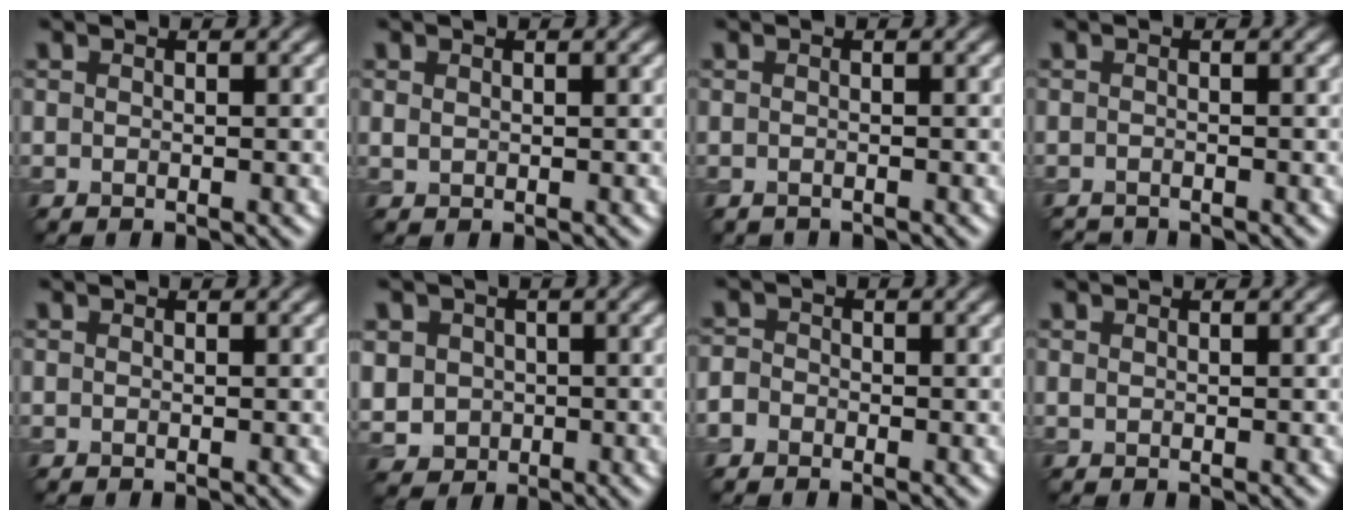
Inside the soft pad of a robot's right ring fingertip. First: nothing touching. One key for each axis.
{"total": 0.6, "fx": 0.2, "fy": 0.4, "fz": 0.3, "tx": -0.008, "ty": -0.002, "tz": 0.007}
{"total": 0.6, "fx": -0.6, "fy": 0.1, "fz": -0.1, "tx": 0.002, "ty": -0.006, "tz": -0.011}
{"total": 1.1, "fx": -1.1, "fy": 0.0, "fz": 0.0, "tx": 0.004, "ty": -0.007, "tz": -0.021}
{"total": 0.0}
{"total": 4.7, "fx": 0.1, "fy": 4.4, "fz": 1.7, "tx": -0.043, "ty": 0.007, "tz": -0.006}
{"total": 1.9, "fx": -0.9, "fy": 1.5, "fz": 0.6, "tx": -0.001, "ty": 0.006, "tz": -0.020}
{"total": 0.0}